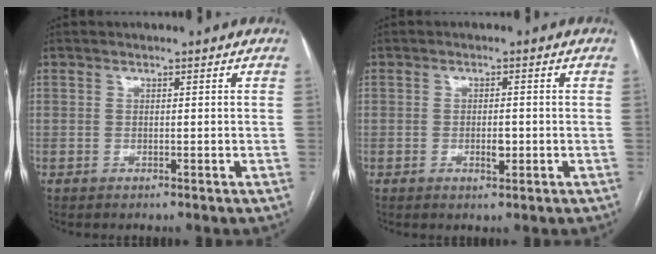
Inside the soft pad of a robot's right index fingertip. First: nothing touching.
{"total": 2.3, "force": [-0.5, 0.9, 2.1], "torque": [-0.036, 0.000, -0.006]}